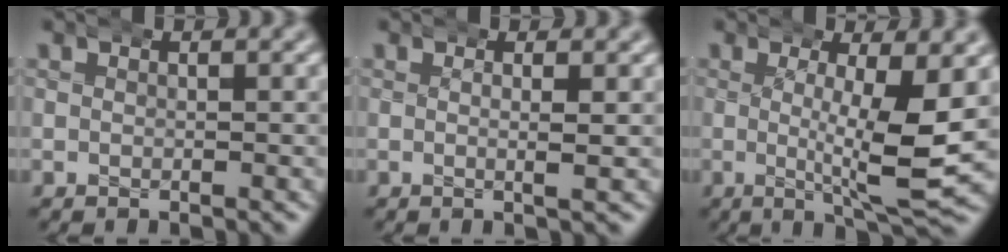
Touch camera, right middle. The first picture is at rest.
{"total": 1.0, "force": [0.5, -0.7, 0.5], "torque": [-0.014, -0.004, 0.007]}
{"total": 6.4, "force": [0.6, 0.4, 6.3], "torque": [-0.096, -0.010, 0.011]}